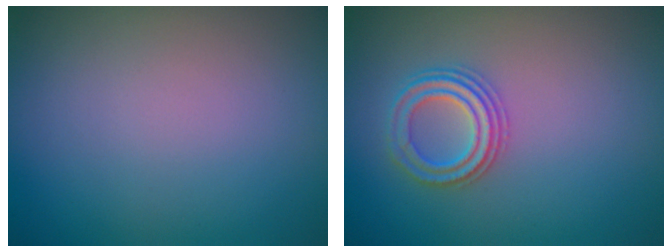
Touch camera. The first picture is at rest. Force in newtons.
{"total": 2.5, "press": 2.4, "slide": 0.4}